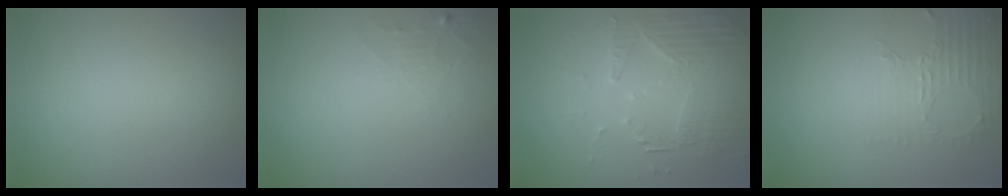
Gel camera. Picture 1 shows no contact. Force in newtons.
{"total": 1.3, "press": 1.3, "slide": 0.2}
{"total": 4.4, "press": 4.0, "slide": 1.8}
{"total": 2.6, "press": 2.0, "slide": 1.7}